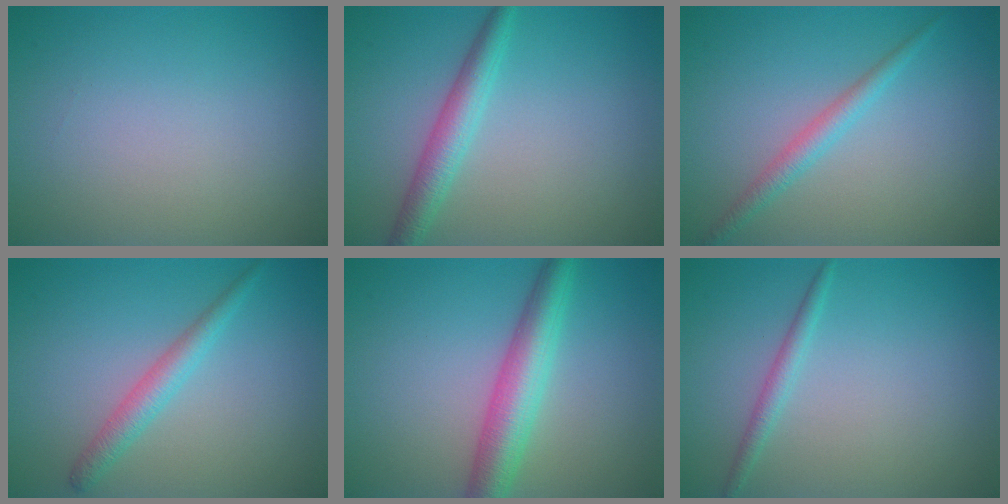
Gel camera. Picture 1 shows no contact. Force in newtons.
{"total": 3.1, "press": 3.1, "slide": 0.1}
{"total": 2.0, "press": 2.0, "slide": 0.0}
{"total": 2.4, "press": 2.4, "slide": 0.1}
{"total": 5.1, "press": 5.1, "slide": 0.0}
{"total": 1.4, "press": 1.4, "slide": 0.1}